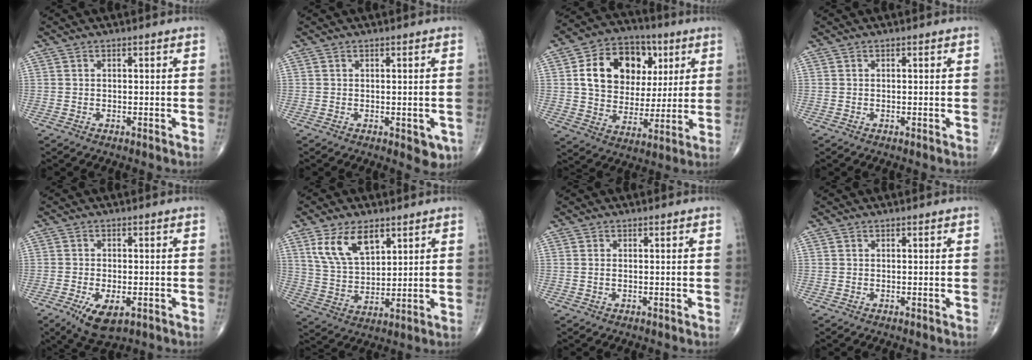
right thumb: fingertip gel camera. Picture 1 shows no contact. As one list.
[{"total": 3.4, "force": [-1.0, 1.8, 2.7], "torque": [-0.009, -0.002, -0.007]}, {"total": 18.0, "force": [5.0, 13.5, 10.8], "torque": [-0.149, 0.000, 0.086]}, {"total": 0.0}, {"total": 7.1, "force": [-3.1, 3.3, 5.5], "torque": [-0.094, -0.004, -0.045]}, {"total": 10.5, "force": [5.6, 5.5, 7.0], "torque": [-0.115, -0.025, 0.116]}, {"total": 0.6, "force": [0.1, 0.1, 0.6], "torque": [-0.019, 0.000, 0.005]}, {"total": 0.0}]